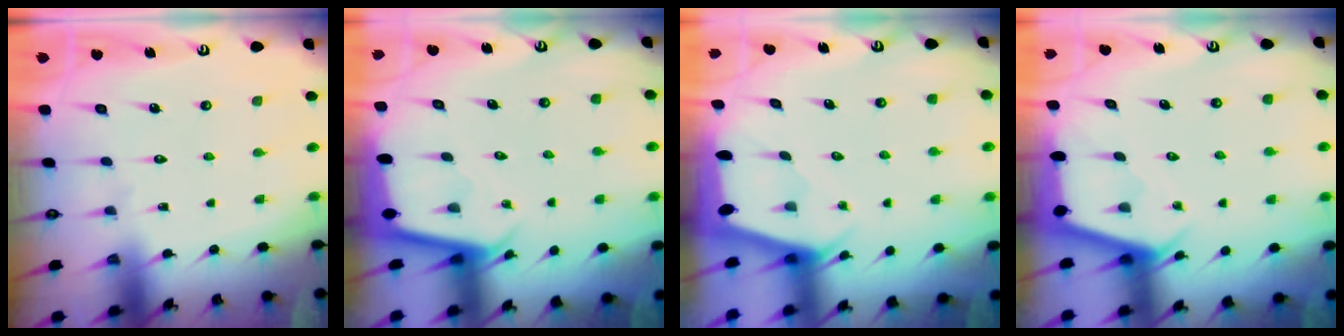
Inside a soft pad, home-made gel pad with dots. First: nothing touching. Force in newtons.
{"total": 2.5, "press": 2.5, "slide": 0.1}
{"total": 2.0, "press": 2.0, "slide": 0.3}
{"total": 2.8, "press": 2.8, "slide": 0.4}